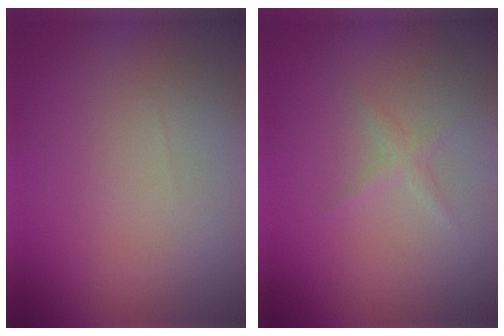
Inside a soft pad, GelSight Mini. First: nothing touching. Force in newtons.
{"total": 1.0, "press": 1.0, "slide": 0.1}